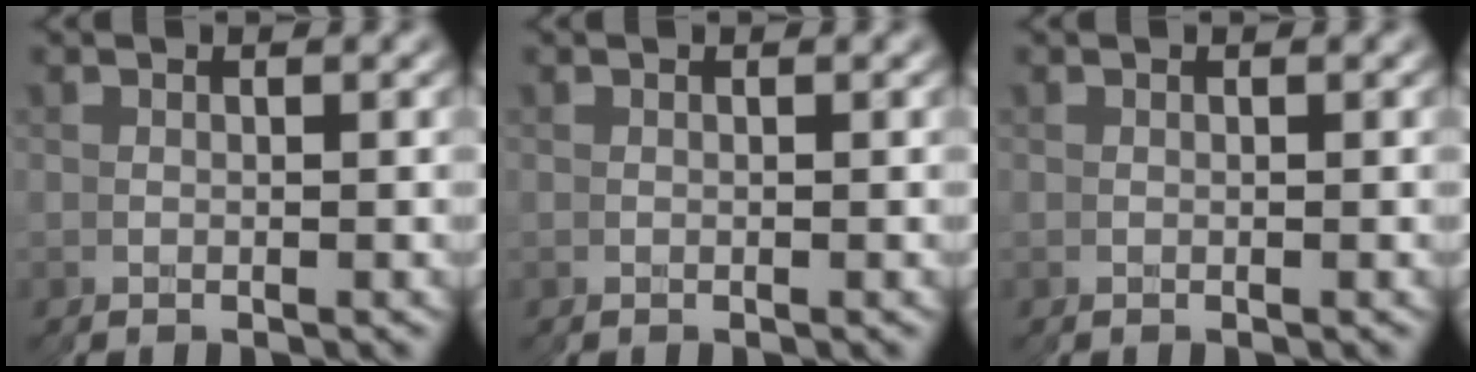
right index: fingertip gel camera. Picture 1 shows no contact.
{"total": 0.0}
{"total": 0.0}